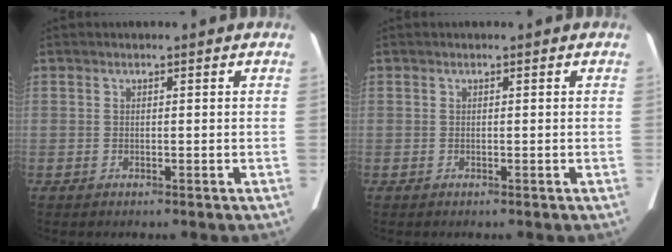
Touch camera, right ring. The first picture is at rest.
{"total": 0.0}